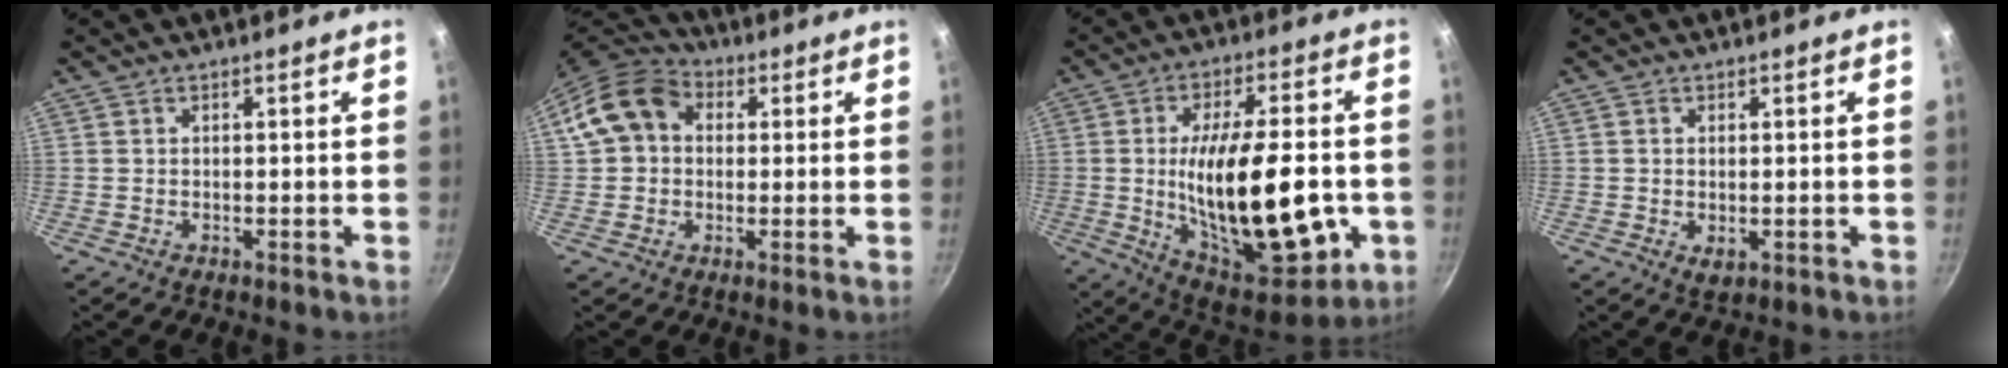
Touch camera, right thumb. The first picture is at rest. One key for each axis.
{"total": 11.5, "fx": 2.2, "fy": 9.1, "fz": 6.7, "tx": -0.096, "ty": 0.026, "tz": 0.022}
{"total": 26.0, "fx": -3.2, "fy": 11.1, "fz": 23.3, "tx": -0.351, "ty": -0.001, "tz": -0.035}
{"total": 2.2, "fx": -0.1, "fy": 1.3, "fz": 1.8, "tx": -0.028, "ty": -0.007, "tz": 0.001}